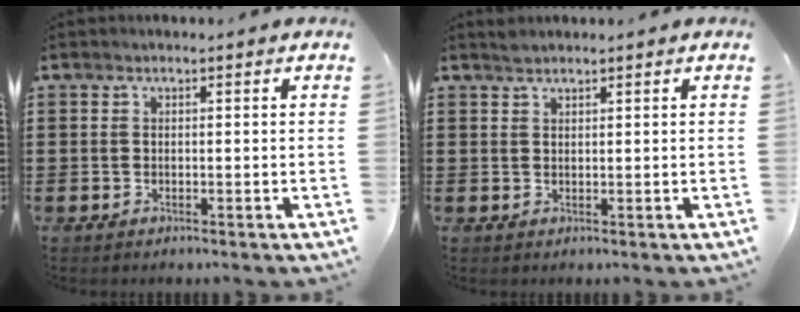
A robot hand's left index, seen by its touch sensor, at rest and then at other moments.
{"total": 1.2, "force": [1.1, 0.1, 0.3], "torque": [-0.008, -0.001, 0.021]}